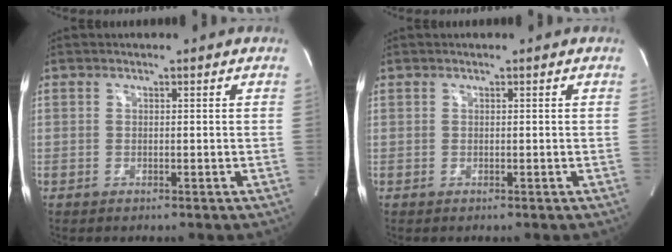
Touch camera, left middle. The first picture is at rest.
{"total": 0.0}